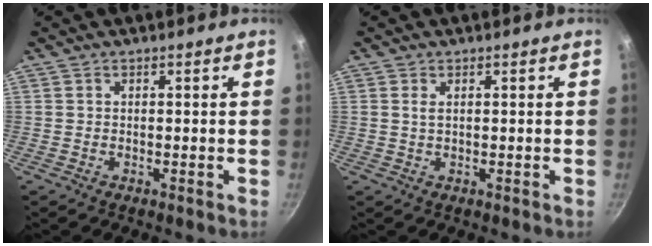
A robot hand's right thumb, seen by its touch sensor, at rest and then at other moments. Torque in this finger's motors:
{"motor_torque": [-0.10, 0.10, 0.49, 0.03, 0.02]}